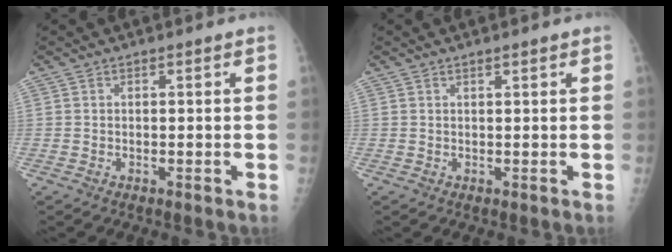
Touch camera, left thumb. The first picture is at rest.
{"total": 0.9, "force": [0.6, 0.1, 0.6], "torque": [-0.008, -0.001, 0.010]}